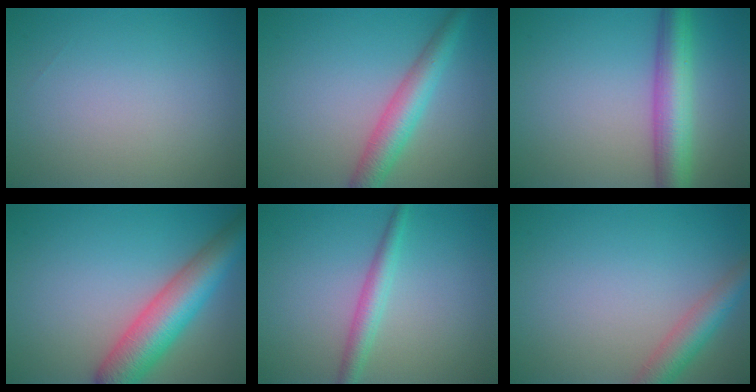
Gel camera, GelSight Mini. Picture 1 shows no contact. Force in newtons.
{"total": 4.1, "press": 4.1, "slide": 0.1}
{"total": 6.1, "press": 6.1, "slide": 0.1}
{"total": 7.5, "press": 7.5, "slide": 0.3}
{"total": 2.4, "press": 2.4, "slide": 0.0}
{"total": 3.5, "press": 3.5, "slide": 0.2}